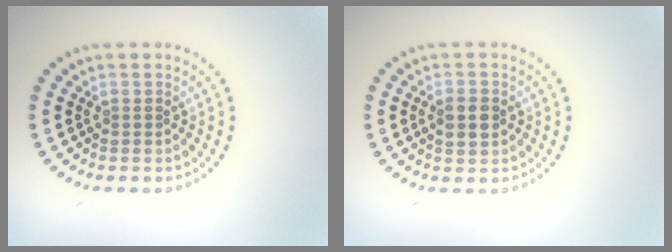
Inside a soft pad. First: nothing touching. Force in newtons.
{"total": 2.9, "press": 2.9, "slide": 0.0}